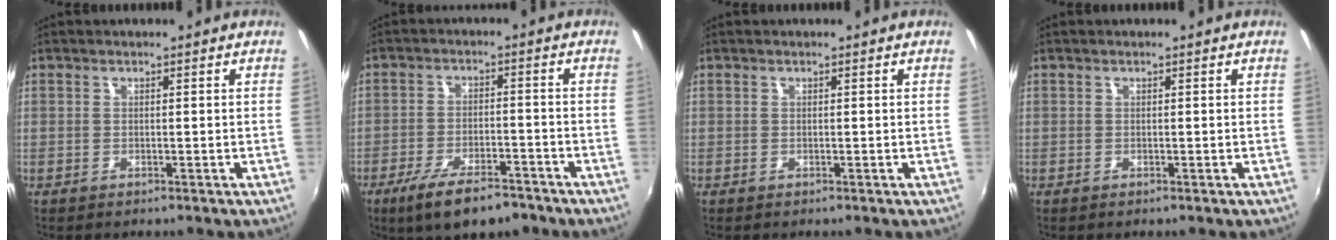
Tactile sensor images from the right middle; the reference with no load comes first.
{"total": 10.6, "force": [-7.6, 3.4, 6.5], "torque": [-0.142, -0.021, -0.126]}
{"total": 0.0}
{"total": 0.0}